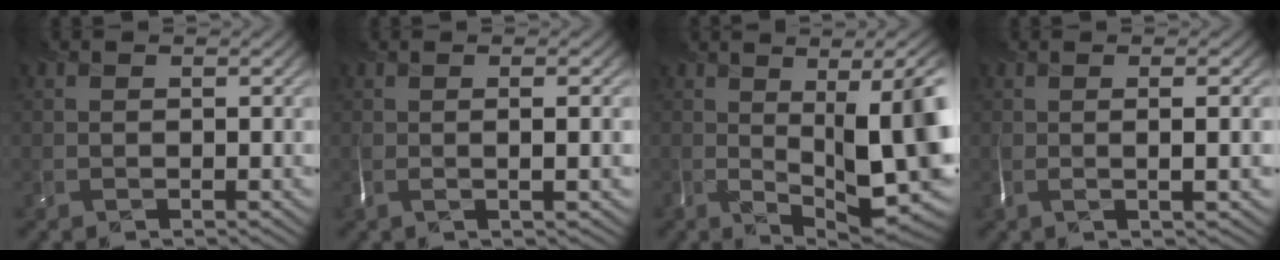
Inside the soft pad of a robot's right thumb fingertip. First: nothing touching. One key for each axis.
{"total": 2.3, "fx": -0.5, "fy": -0.3, "fz": 2.2, "tx": -0.026, "ty": 0.005, "tz": -0.015}
{"total": 12.7, "fx": -1.5, "fy": 3.6, "fz": 12.1, "tx": -0.153, "ty": -0.007, "tz": -0.007}
{"total": 2.9, "fx": -0.5, "fy": -0.2, "fz": 2.9, "tx": -0.038, "ty": 0.005, "tz": -0.013}